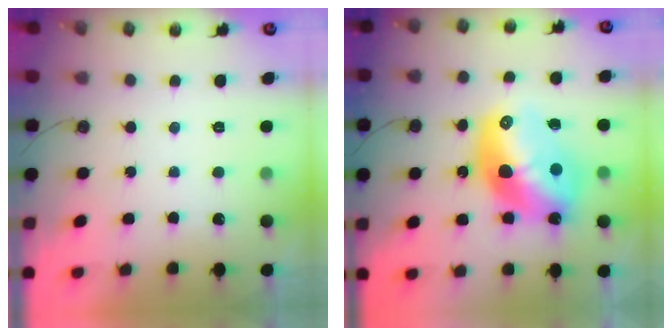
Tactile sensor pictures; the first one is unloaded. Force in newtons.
{"total": 19.1, "press": 19.1, "slide": 1.5}